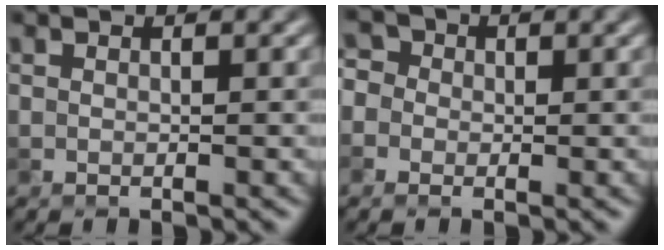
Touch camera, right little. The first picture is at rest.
{"total": 2.7, "force": [0.2, 2.5, 1.0], "torque": [-0.001, 0.016, -0.020]}